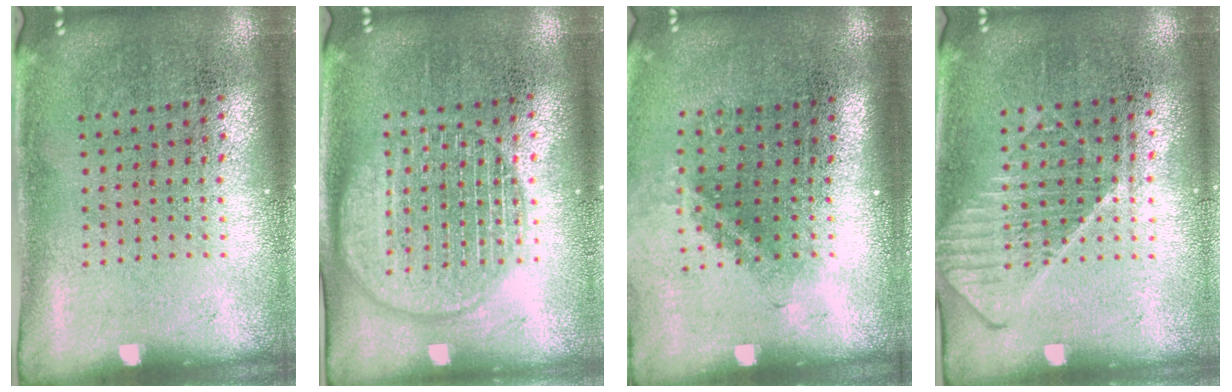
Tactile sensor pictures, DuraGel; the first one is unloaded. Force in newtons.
{"total": 2.3, "press": 2.3, "slide": 0.3}
{"total": 1.5, "press": 1.0, "slide": 1.1}
{"total": 1.1, "press": 1.0, "slide": 0.5}